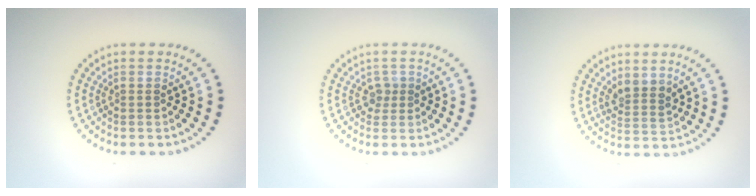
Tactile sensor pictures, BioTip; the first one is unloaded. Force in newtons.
{"total": 1.2, "press": 0.9, "slide": 0.8}
{"total": 2.3, "press": 1.8, "slide": 1.3}